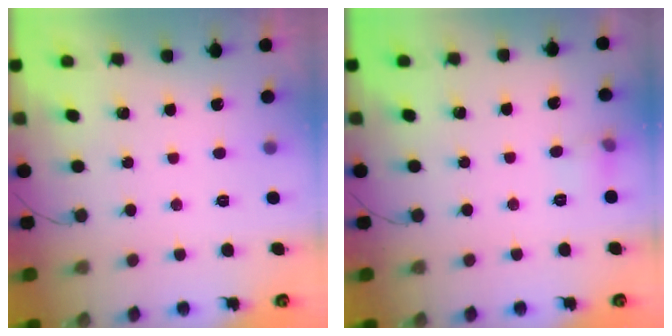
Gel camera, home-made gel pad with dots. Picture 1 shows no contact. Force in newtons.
{"total": 5.2, "press": 5.0, "slide": 1.3}